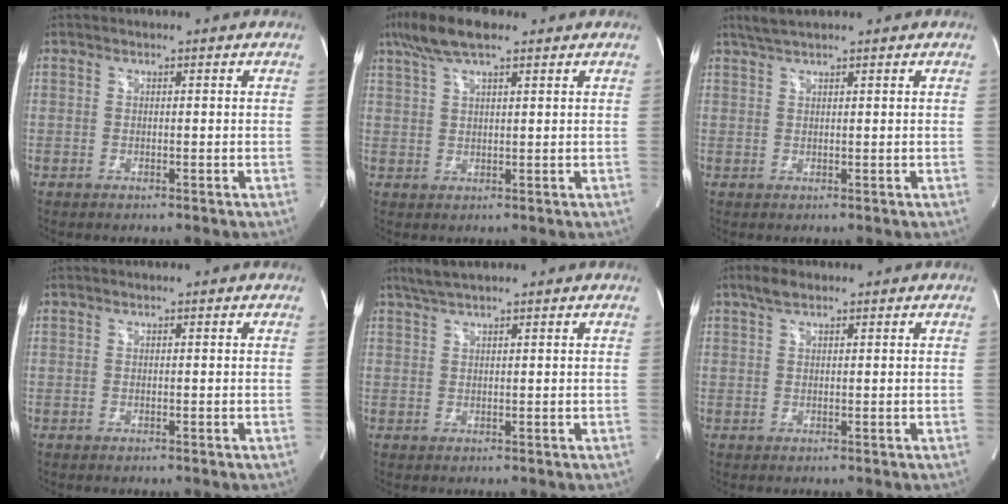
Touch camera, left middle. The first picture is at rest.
{"total": 7.8, "force": [5.4, 1.7, 5.3], "torque": [-0.116, 0.024, 0.098]}
{"total": 2.7, "force": [2.3, 0.0, 1.4], "torque": [-0.033, 0.013, 0.046]}
{"total": 0.0}
{"total": 3.4, "force": [2.8, 0.2, 1.9], "torque": [-0.042, 0.015, 0.056]}
{"total": 2.4, "force": [1.7, 0.9, 1.4], "torque": [-0.035, 0.012, 0.034]}